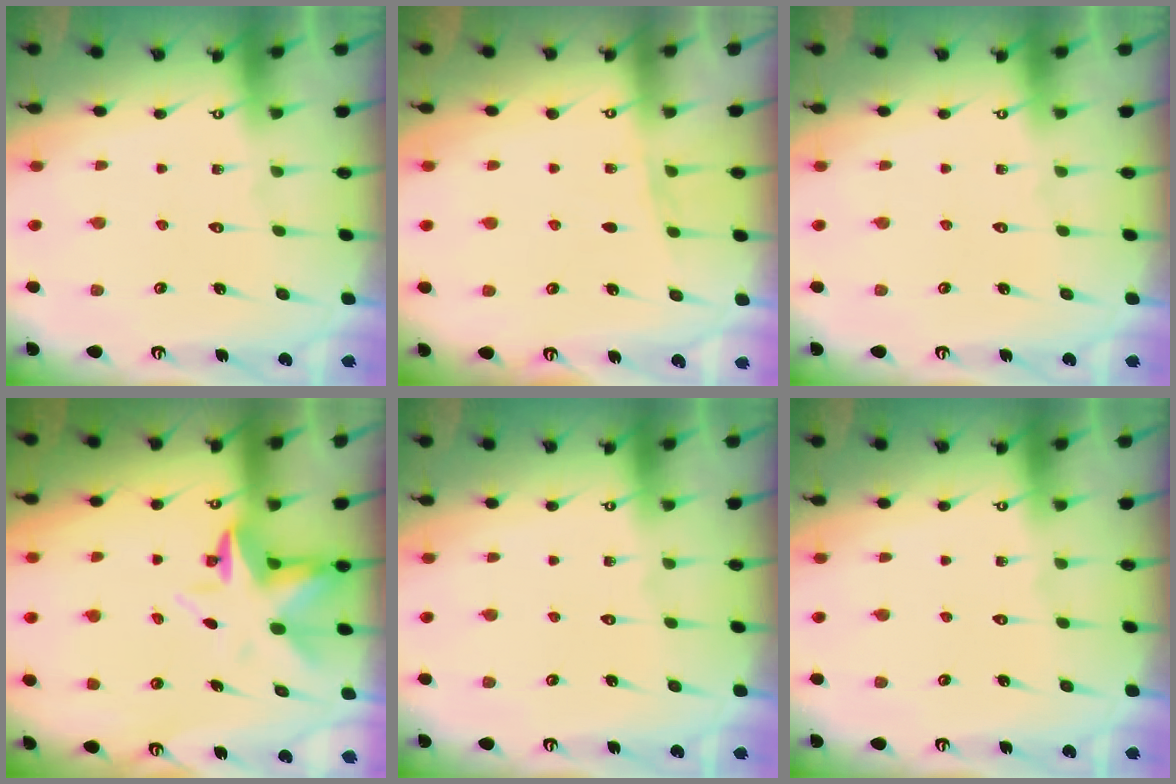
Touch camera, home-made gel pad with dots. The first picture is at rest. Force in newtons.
{"total": 2.9, "press": 2.8, "slide": 0.7}
{"total": 0.0}
{"total": 5.6, "press": 5.4, "slide": 1.5}
{"total": 0.0}
{"total": 0.0}